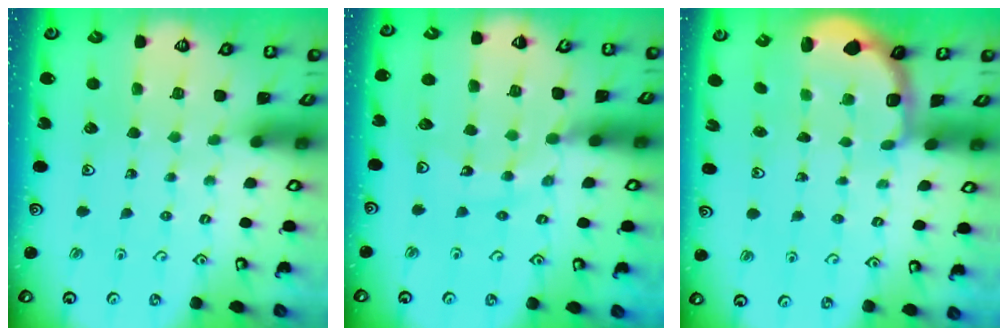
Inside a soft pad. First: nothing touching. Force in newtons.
{"total": 11.5, "press": 11.4, "slide": 1.2}
{"total": 2.3, "press": 2.2, "slide": 0.6}